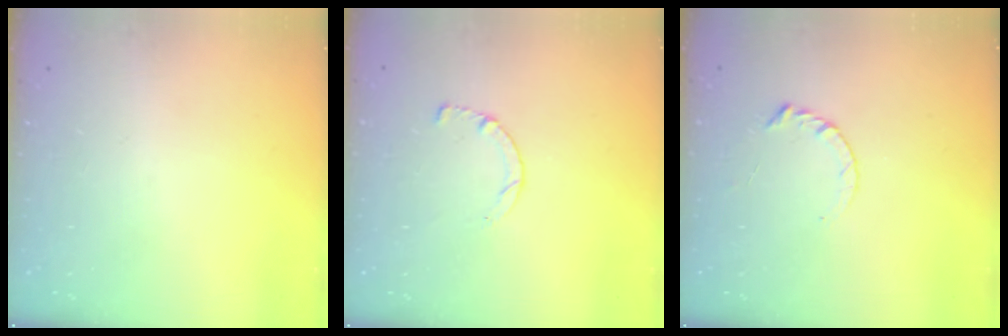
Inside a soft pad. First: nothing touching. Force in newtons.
{"total": 2.5, "press": 2.5, "slide": 0.3}
{"total": 3.6, "press": 3.6, "slide": 0.4}